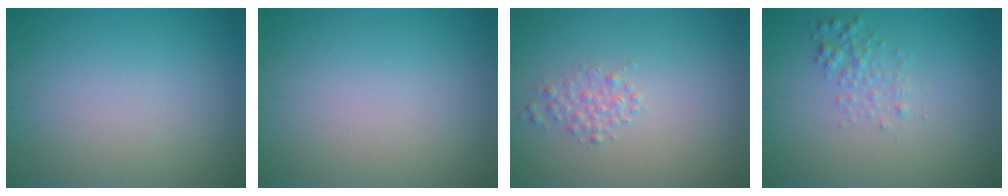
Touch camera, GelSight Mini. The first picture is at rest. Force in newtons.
{"total": 0.0}
{"total": 1.5, "press": 1.5, "slide": 0.1}
{"total": 1.5, "press": 1.5, "slide": 0.1}